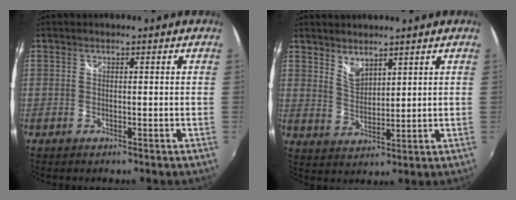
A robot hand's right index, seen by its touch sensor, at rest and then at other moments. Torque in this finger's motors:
{"motor_torque": [0.04, 0.05, 0.04, 0.04]}